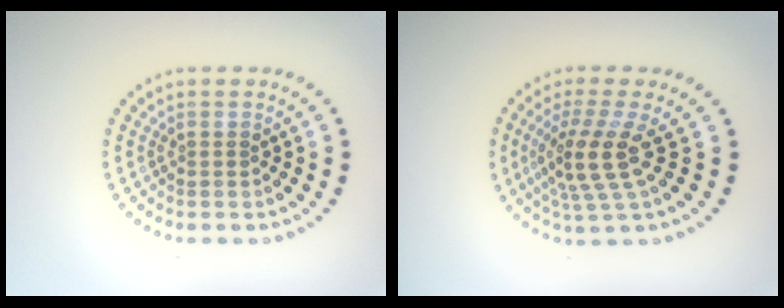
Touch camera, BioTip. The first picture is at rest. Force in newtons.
{"total": 4.2, "press": 3.0, "slide": 3.0}